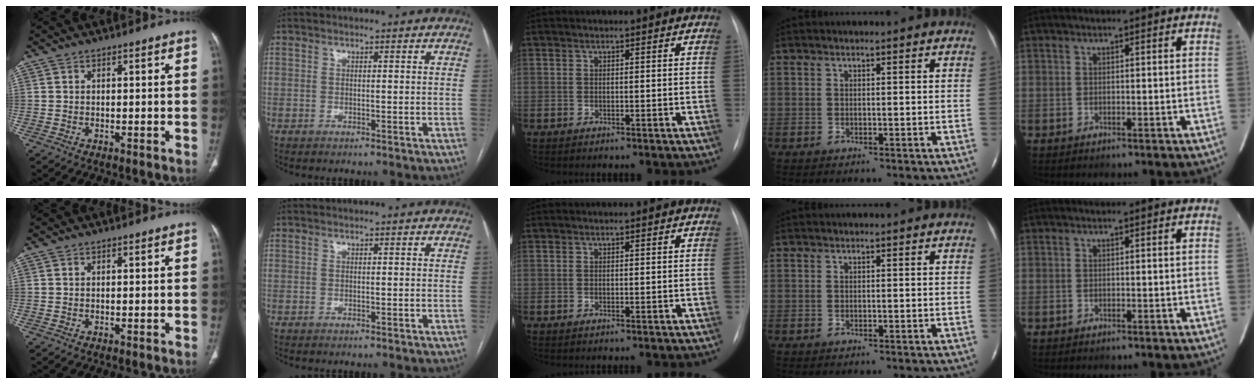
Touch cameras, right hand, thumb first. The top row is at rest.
{}